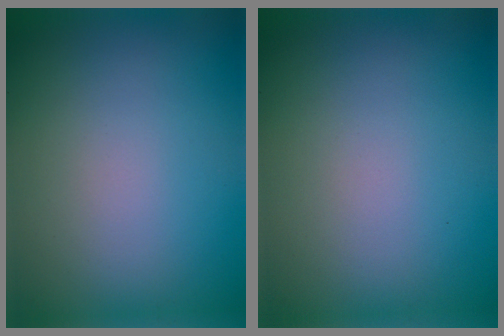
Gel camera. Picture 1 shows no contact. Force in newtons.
{"total": 0.0}